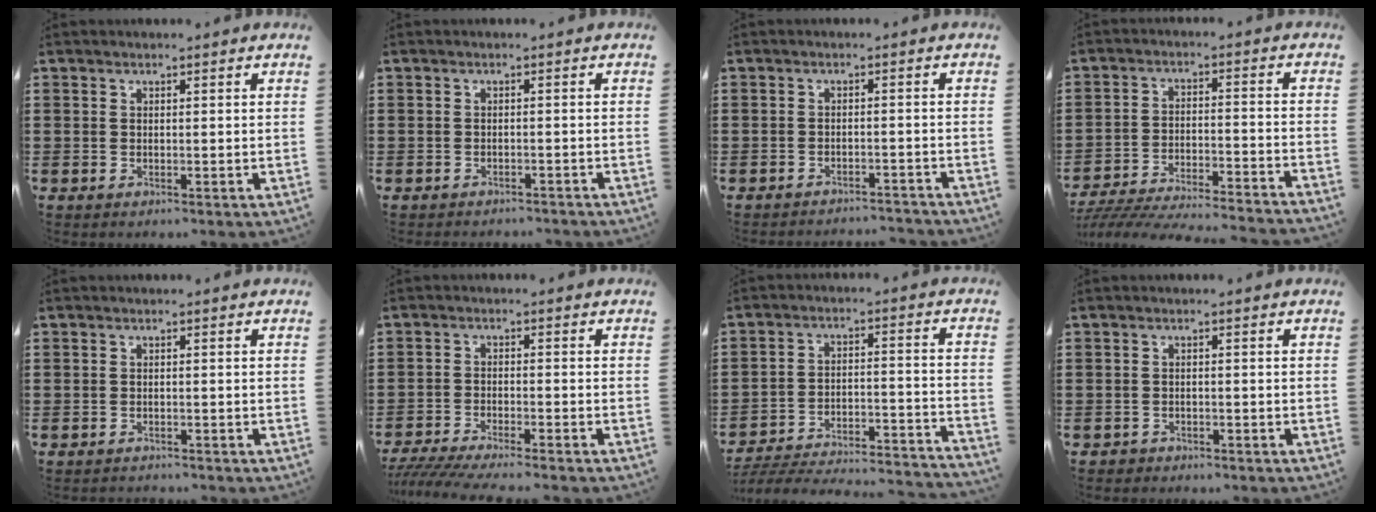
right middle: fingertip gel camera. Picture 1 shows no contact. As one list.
[{"total": 1.1, "force": [-1.1, 0.1, -0.1], "torque": [-0.002, 0.003, -0.025]}, {"total": 2.2, "force": [-2.2, 0.0, 0.0], "torque": [-0.006, 0.002, -0.047]}, {"total": 5.5, "force": [-5.4, 0.0, 1.4], "torque": [-0.034, -0.008, -0.109]}, {"total": 0.9, "force": [-0.9, -0.1, -0.1], "torque": [-0.002, 0.000, -0.020]}, {"total": 4.1, "force": [-3.8, -0.1, 1.5], "torque": [-0.038, -0.013, -0.079]}, {"total": 4.0, "force": [-3.7, 0.3, 1.4], "torque": [-0.036, -0.016, -0.083]}, {"total": 1.1, "force": [-1.1, 0.3, -0.1], "torque": [-0.002, 0.002, -0.025]}]